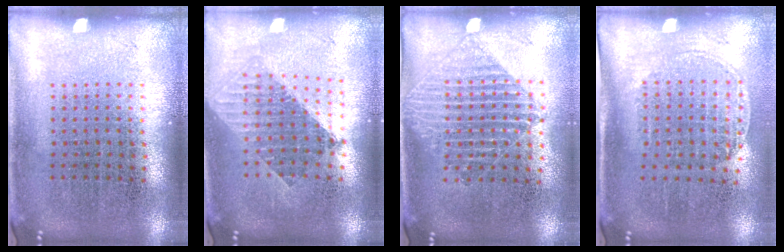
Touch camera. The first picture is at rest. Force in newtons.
{"total": 1.6, "press": 1.3, "slide": 0.8}
{"total": 1.4, "press": 1.2, "slide": 0.6}
{"total": 1.4, "press": 1.2, "slide": 0.8}